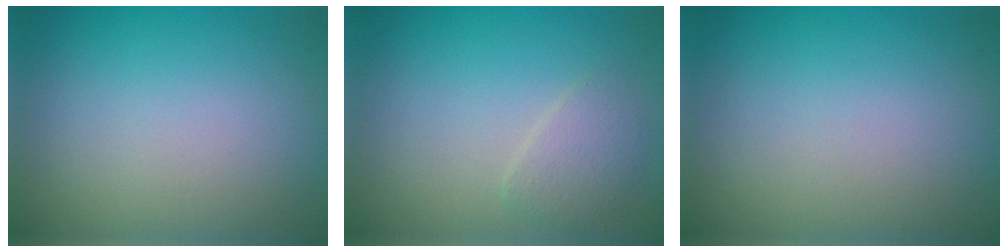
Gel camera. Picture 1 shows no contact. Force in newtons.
{"total": 1.7, "press": 1.7, "slide": 0.1}
{"total": 0.0}